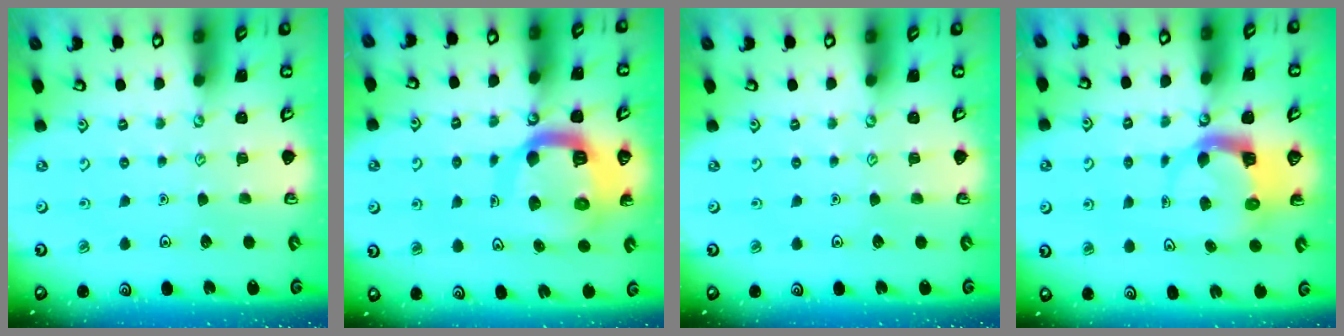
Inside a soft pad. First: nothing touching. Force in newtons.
{"total": 14.4, "press": 14.3, "slide": 1.7}
{"total": 0.0}
{"total": 4.1, "press": 4.1, "slide": 0.3}